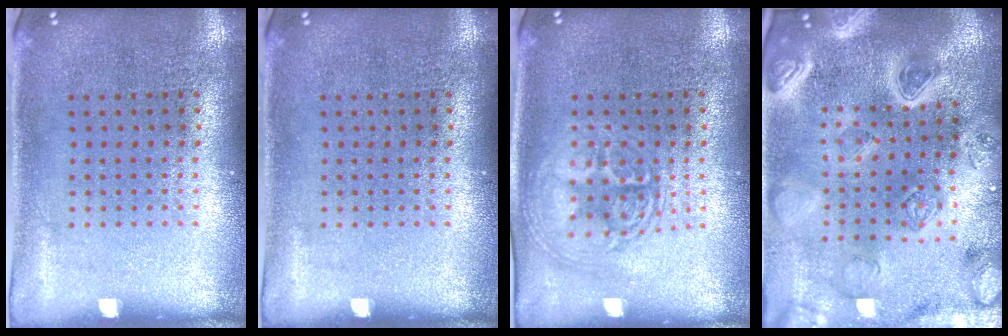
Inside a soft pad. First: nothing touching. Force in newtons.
{"total": 0.0}
{"total": 2.5, "press": 2.5, "slide": 0.4}
{"total": 4.9, "press": 4.2, "slide": 2.5}